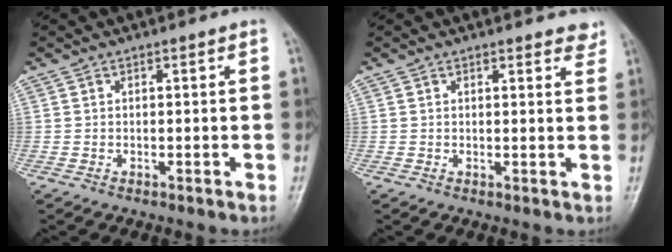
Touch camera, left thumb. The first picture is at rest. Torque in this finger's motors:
{"motor_torque": [-0.09, -0.05, -0.01, -0.02, 0.03]}